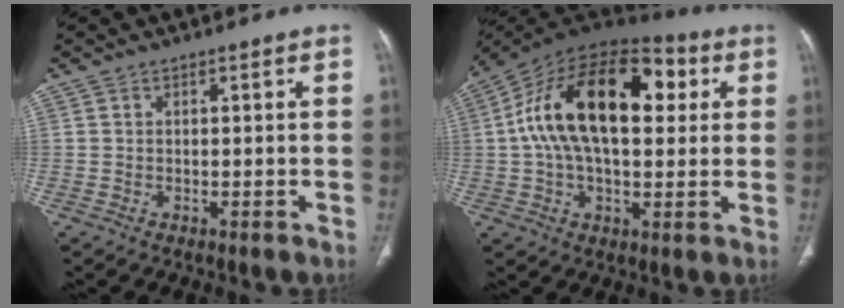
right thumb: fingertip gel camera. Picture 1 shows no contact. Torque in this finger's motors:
{"motor_torque": [2.33, 2.68, 2.18, -0.10, 0.42]}